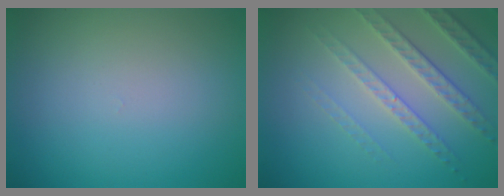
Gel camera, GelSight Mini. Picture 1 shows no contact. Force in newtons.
{"total": 3.6, "press": 3.5, "slide": 0.5}